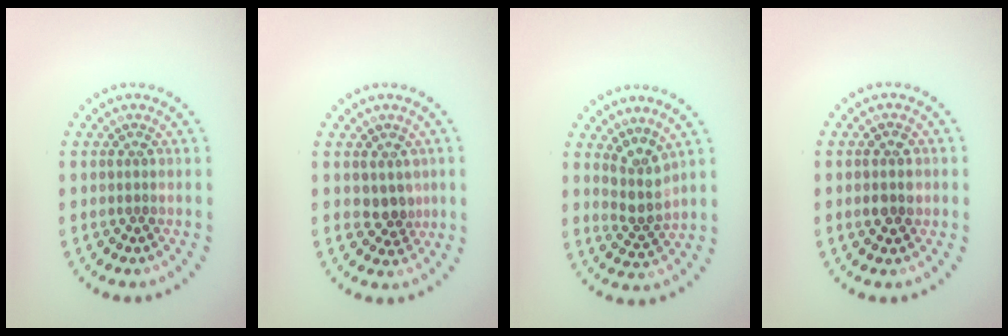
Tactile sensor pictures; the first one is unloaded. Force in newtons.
{"total": 2.0, "press": 1.6, "slide": 1.2}
{"total": 2.8, "press": 2.2, "slide": 1.8}
{"total": 2.4, "press": 2.4, "slide": 0.1}